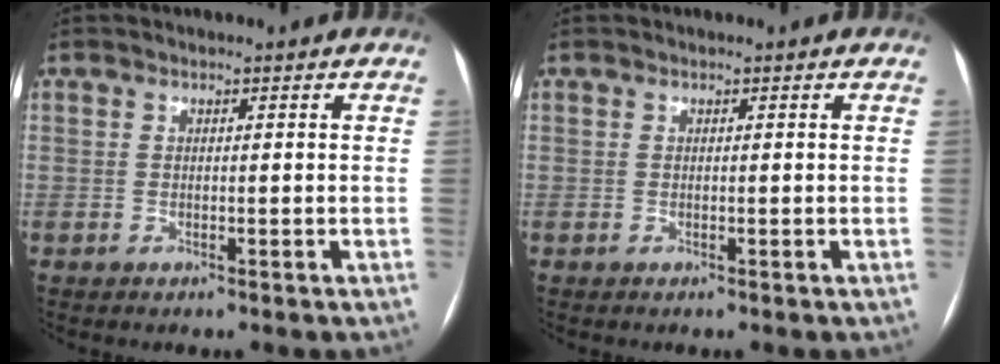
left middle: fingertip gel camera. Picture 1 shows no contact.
{"total": 0.0}